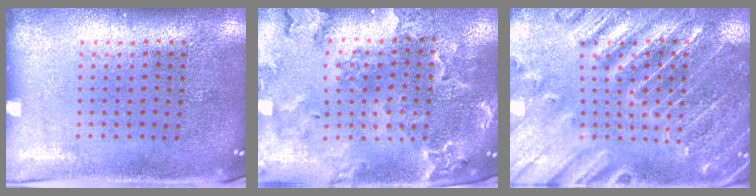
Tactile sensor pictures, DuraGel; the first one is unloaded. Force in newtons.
{"total": 1.8, "press": 1.8, "slide": 0.3}
{"total": 3.3, "press": 3.2, "slide": 0.8}